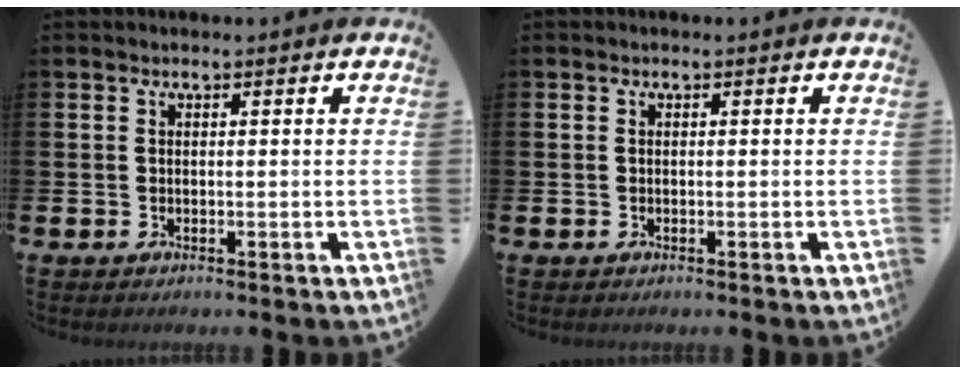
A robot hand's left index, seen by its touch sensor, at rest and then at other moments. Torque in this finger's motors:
{"motor_torque": [0.00, 0.00, 0.00, 0.01]}